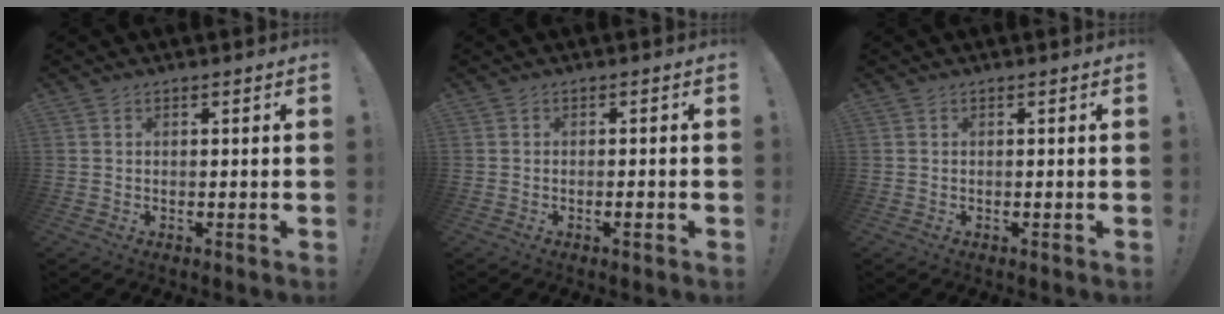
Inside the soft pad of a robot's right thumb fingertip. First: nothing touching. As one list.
[{"total": 0.9, "force": [-0.4, 0.2, 0.8], "torque": [-0.012, 0.002, -0.007]}, {"total": 0.0}]